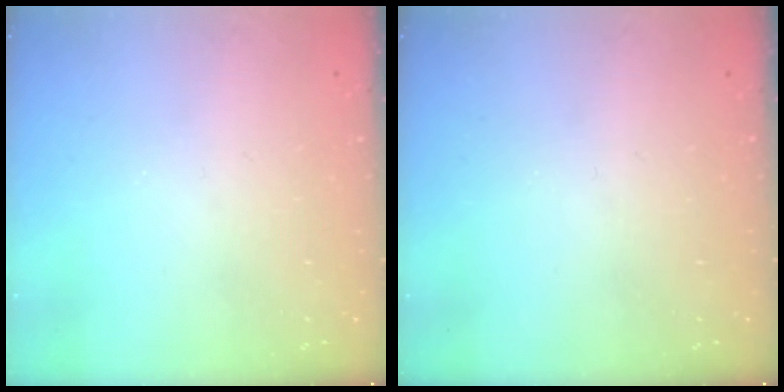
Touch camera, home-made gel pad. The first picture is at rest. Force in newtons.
{"total": 0.0}